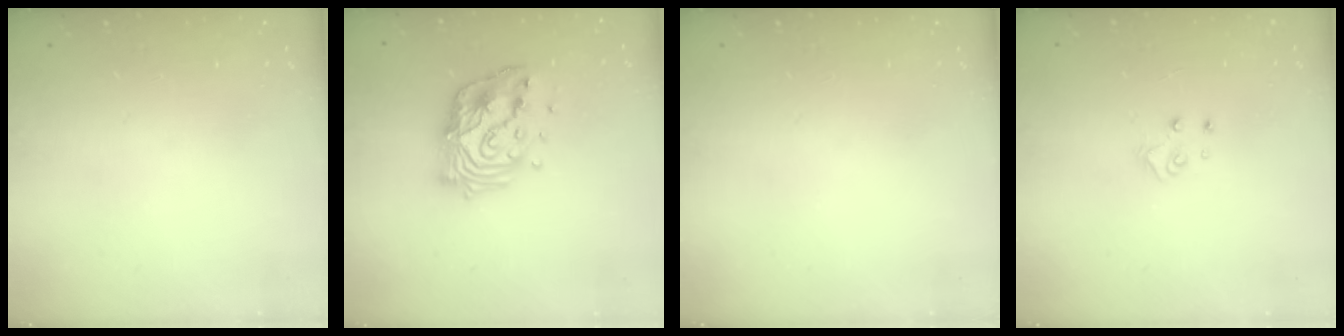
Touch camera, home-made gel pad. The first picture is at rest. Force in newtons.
{"total": 16.7, "press": 16.7, "slide": 1.4}
{"total": 0.0}
{"total": 4.0, "press": 4.0, "slide": 0.2}